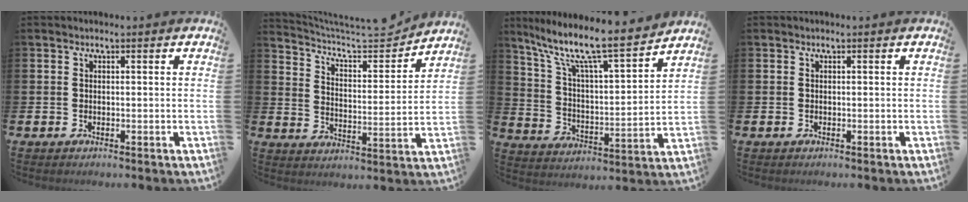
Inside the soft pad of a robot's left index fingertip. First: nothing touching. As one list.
[{"total": 7.0, "force": [6.6, 1.2, 1.7], "torque": [-0.061, -0.056, 0.112]}, {"total": 10.3, "force": [8.7, 1.1, 5.4], "torque": [-0.136, -0.061, 0.141]}, {"total": 0.0}]